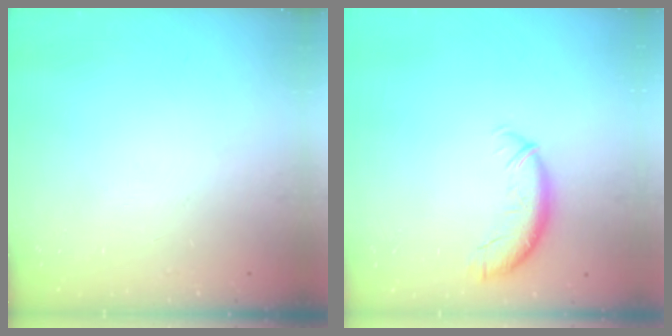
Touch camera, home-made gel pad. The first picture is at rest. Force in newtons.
{"total": 9.8, "press": 9.5, "slide": 2.3}